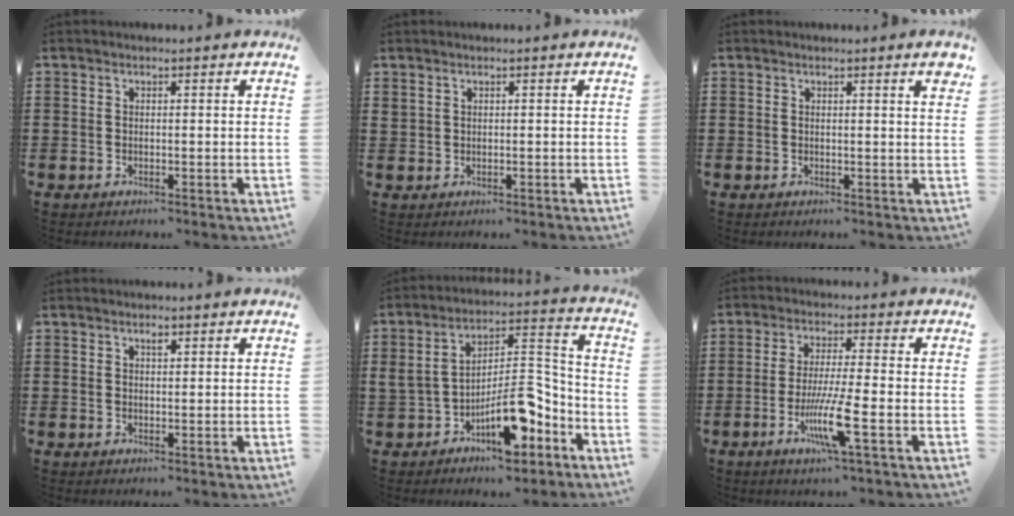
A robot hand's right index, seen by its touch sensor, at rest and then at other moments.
{"total": 0.5, "force": [0.3, 0.2, 0.3], "torque": [-0.007, 0.002, 0.007]}
{"total": 1.7, "force": [1.0, -0.1, 1.3], "torque": [-0.020, -0.002, 0.016]}
{"total": 1.0, "force": [0.6, 0.4, 0.7], "torque": [-0.015, 0.003, 0.010]}
{"total": 12.2, "force": [-7.3, 5.0, 8.4], "torque": [-0.122, 0.022, -0.135]}
{"total": 8.3, "force": [-3.3, 0.4, 7.6], "torque": [-0.151, -0.017, -0.062]}